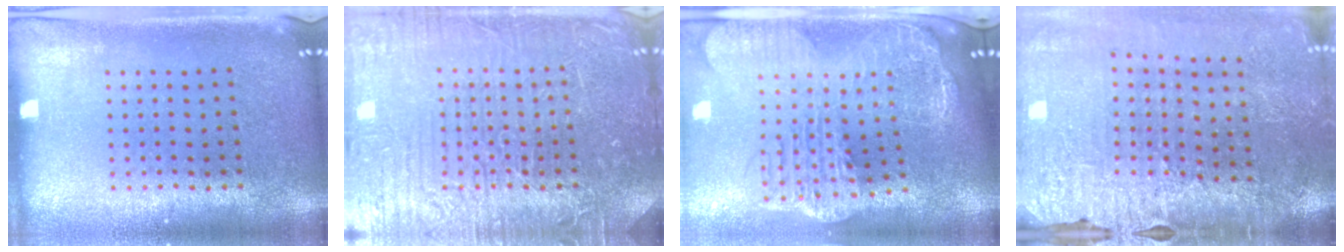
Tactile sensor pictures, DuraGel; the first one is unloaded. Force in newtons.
{"total": 7.8, "press": 7.7, "slide": 1.0}
{"total": 3.7, "press": 2.9, "slide": 2.2}
{"total": 3.5, "press": 3.4, "slide": 0.8}